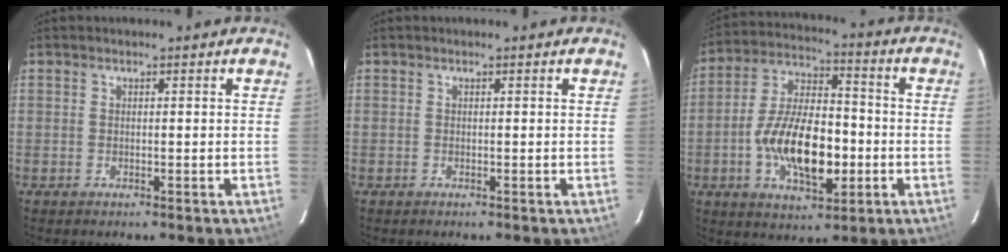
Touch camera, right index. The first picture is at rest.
{"total": 0.0}
{"total": 16.1, "force": [-3.8, 7.4, 13.7], "torque": [-0.260, 0.006, -0.062]}